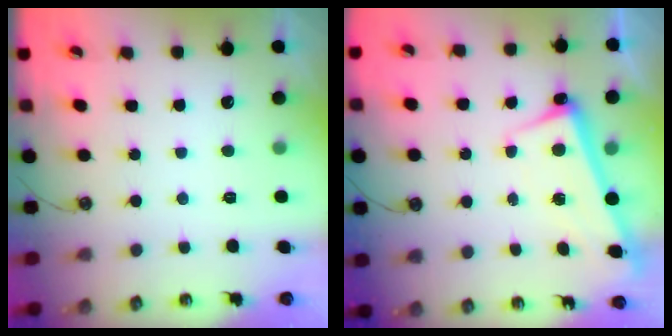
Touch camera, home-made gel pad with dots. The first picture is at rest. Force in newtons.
{"total": 2.6, "press": 2.4, "slide": 0.9}